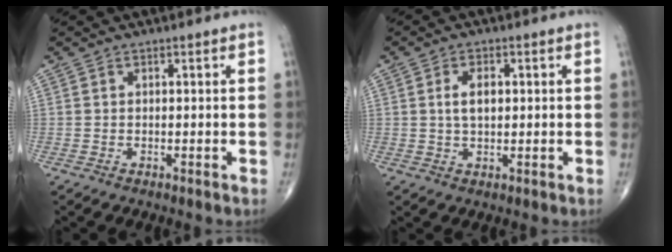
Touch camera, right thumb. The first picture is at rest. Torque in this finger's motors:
{"motor_torque": [-0.14, 0.07, 0.28, -0.14, 0.14]}